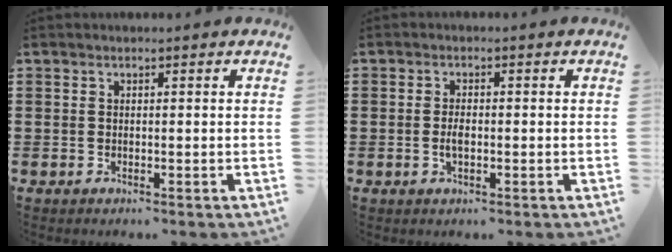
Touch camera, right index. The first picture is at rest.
{"total": 2.2, "force": [-0.4, 1.0, 1.9], "torque": [-0.044, -0.002, -0.011]}